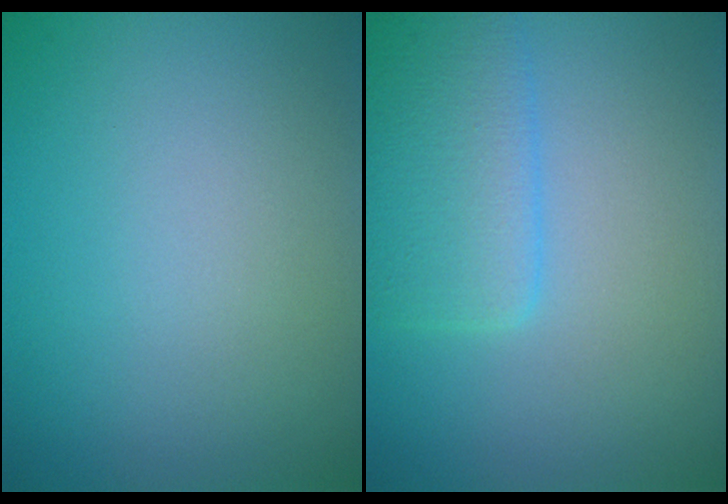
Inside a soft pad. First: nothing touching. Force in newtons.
{"total": 3.8, "press": 3.8, "slide": 0.1}